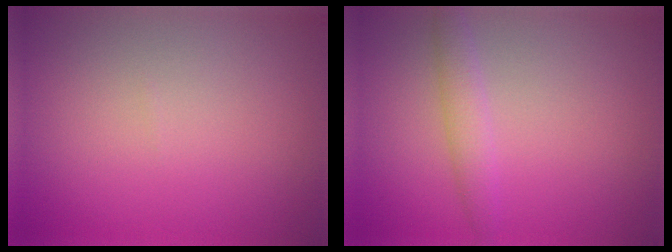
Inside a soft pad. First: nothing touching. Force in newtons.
{"total": 2.1, "press": 2.1, "slide": 0.1}